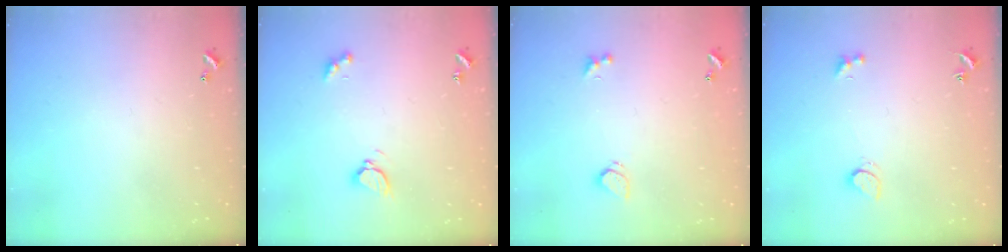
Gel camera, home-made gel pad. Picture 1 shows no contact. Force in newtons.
{"total": 3.3, "press": 3.3, "slide": 0.5}
{"total": 1.9, "press": 1.8, "slide": 0.5}
{"total": 2.5, "press": 2.4, "slide": 0.8}